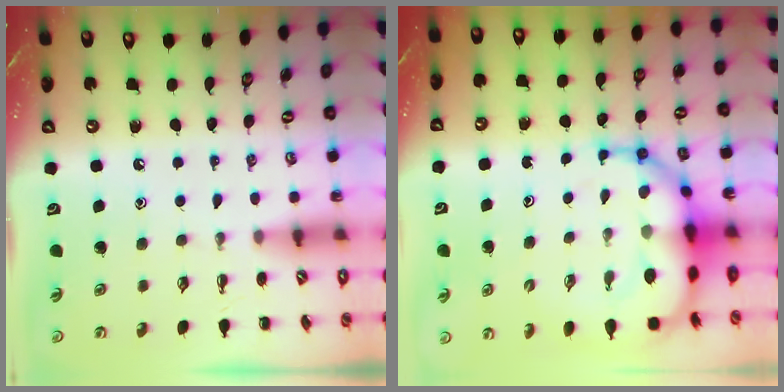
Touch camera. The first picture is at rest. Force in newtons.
{"total": 13.4, "press": 12.9, "slide": 3.6}